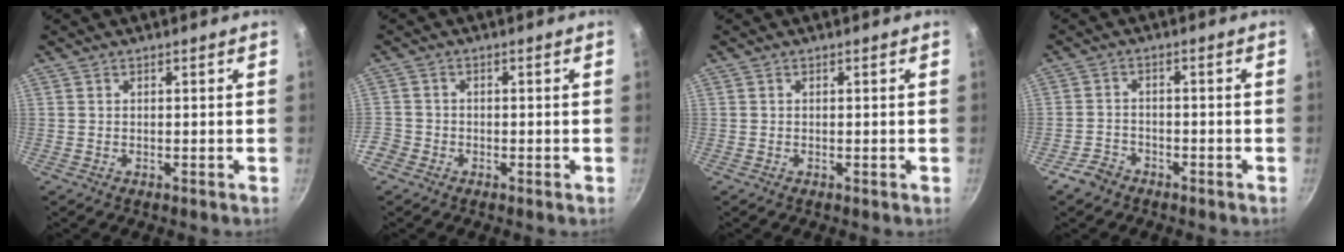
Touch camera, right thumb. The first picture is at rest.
{"total": 3.8, "force": [-2.1, 3.0, 1.0], "torque": [-0.026, 0.015, -0.042]}
{"total": 0.0}
{"total": 3.9, "force": [-2.9, 2.4, 1.0], "torque": [-0.015, 0.034, -0.051]}